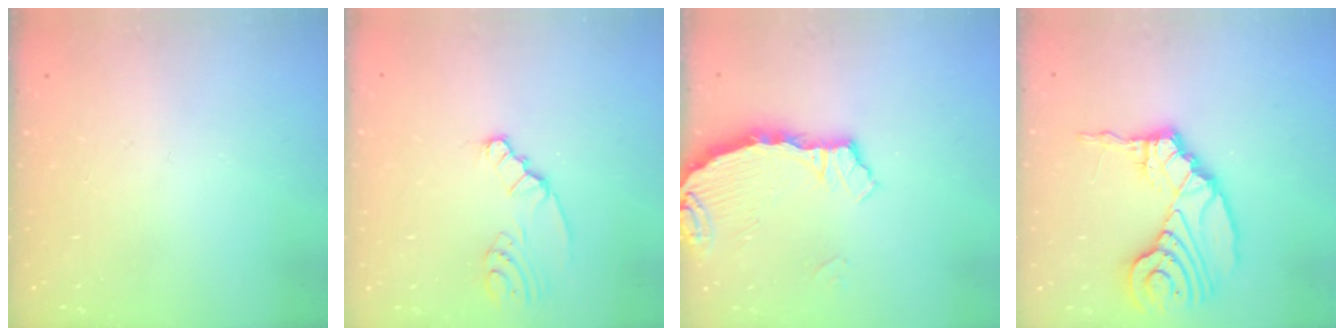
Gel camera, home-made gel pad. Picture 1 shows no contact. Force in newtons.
{"total": 2.2, "press": 2.2, "slide": 0.1}
{"total": 3.3, "press": 3.2, "slide": 0.4}
{"total": 14.8, "press": 14.7, "slide": 1.9}